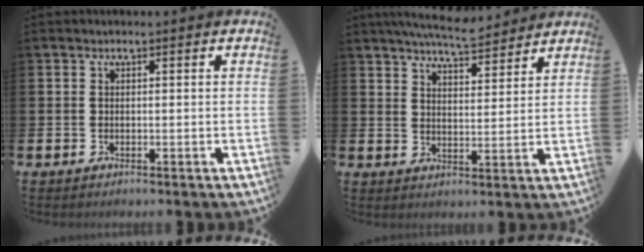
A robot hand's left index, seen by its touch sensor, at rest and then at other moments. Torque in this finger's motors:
{"motor_torque": [1.10, -1.03, 0.77, 0.21]}